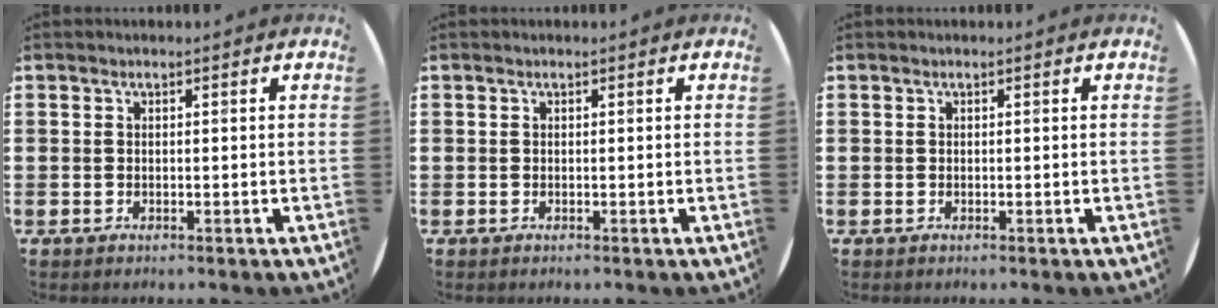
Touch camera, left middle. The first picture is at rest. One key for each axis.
{"total": 0.0}
{"total": 0.0}